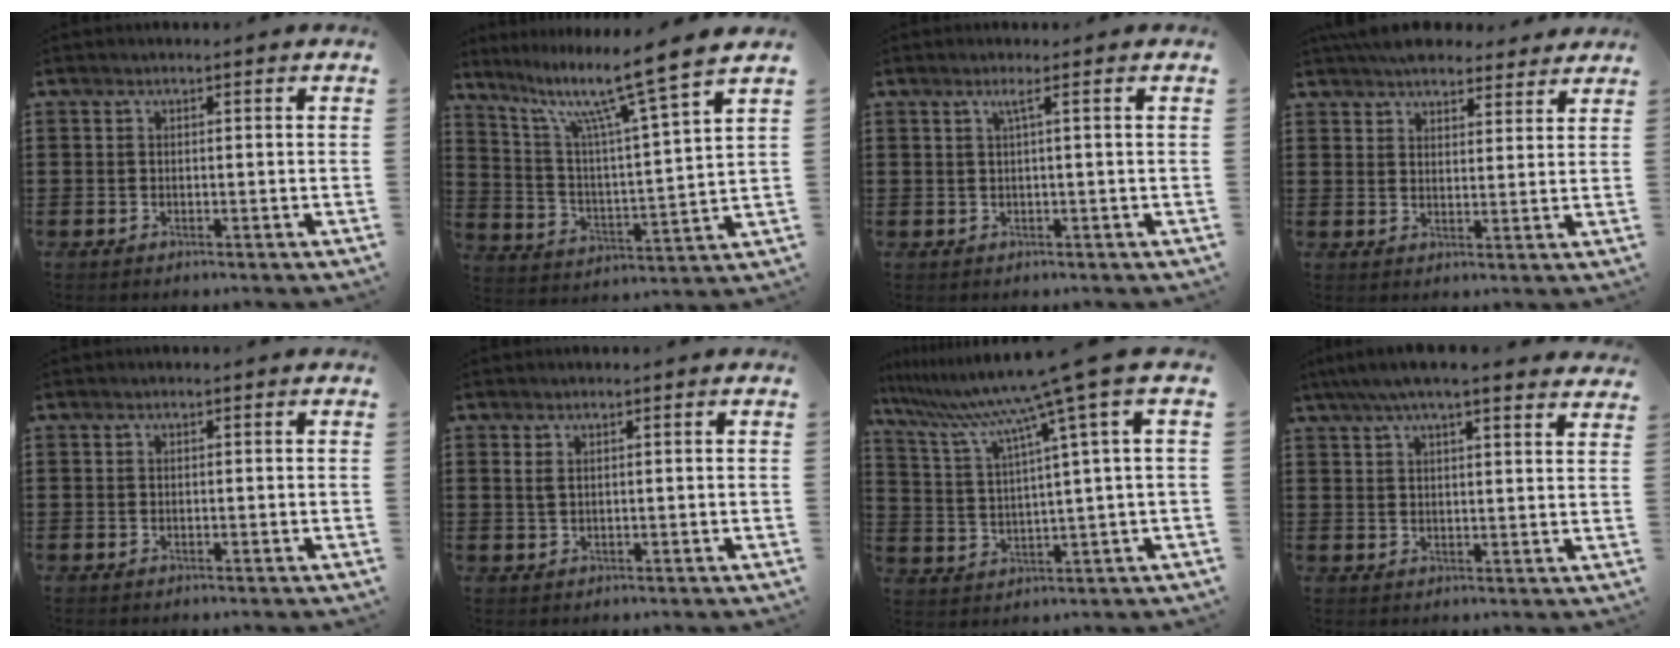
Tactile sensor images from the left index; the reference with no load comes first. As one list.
[{"total": 11.3, "force": [8.5, -0.2, 7.6], "torque": [-0.160, -0.057, 0.128]}, {"total": 1.7, "force": [0.5, -0.5, 1.6], "torque": [-0.030, -0.002, 0.007]}, {"total": 5.3, "force": [4.9, 1.6, 1.3], "torque": [-0.039, -0.006, 0.093]}, {"total": 0.0}, {"total": 1.3, "force": [0.6, 0.2, 1.1], "torque": [-0.024, 0.002, 0.012]}, {"total": 11.1, "force": [7.5, -1.7, 8.0], "torque": [-0.184, -0.047, 0.113]}, {"total": 5.3, "force": [4.4, 0.4, 3.0], "torque": [-0.070, -0.010, 0.077]}]